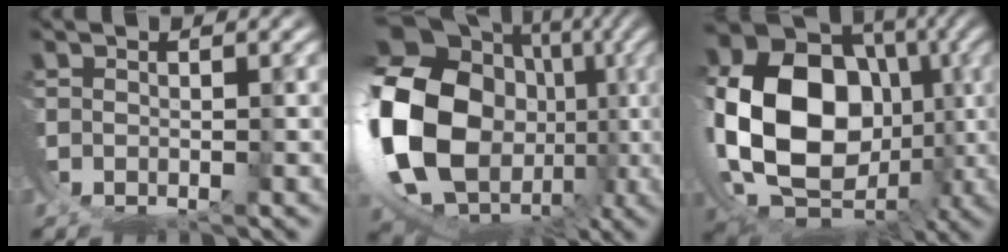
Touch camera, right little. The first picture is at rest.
{"total": 21.9, "force": [-2.5, 17.1, 13.5], "torque": [-0.302, -0.069, -0.025]}
{"total": 19.3, "force": [-2.6, 14.4, 12.6], "torque": [-0.295, -0.091, -0.007]}